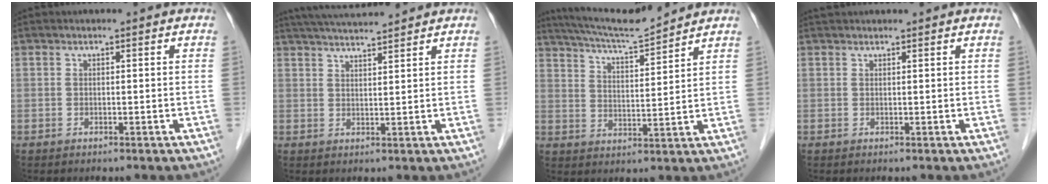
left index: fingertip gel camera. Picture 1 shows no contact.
{"total": 8.3, "force": [7.7, 0.0, 3.1], "torque": [-0.057, 0.026, 0.123]}
{"total": 10.1, "force": [9.6, -0.5, 3.1], "torque": [-0.064, 0.007, 0.166]}
{"total": 2.7, "force": [2.6, 0.3, 0.9], "torque": [-0.009, 0.034, 0.040]}